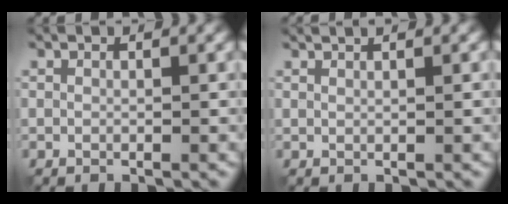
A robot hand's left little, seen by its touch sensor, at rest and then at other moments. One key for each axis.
{"total": 1.4, "fx": 1.0, "fy": 0.3, "fz": 0.9, "tx": -0.004, "ty": 0.003, "tz": 0.005}